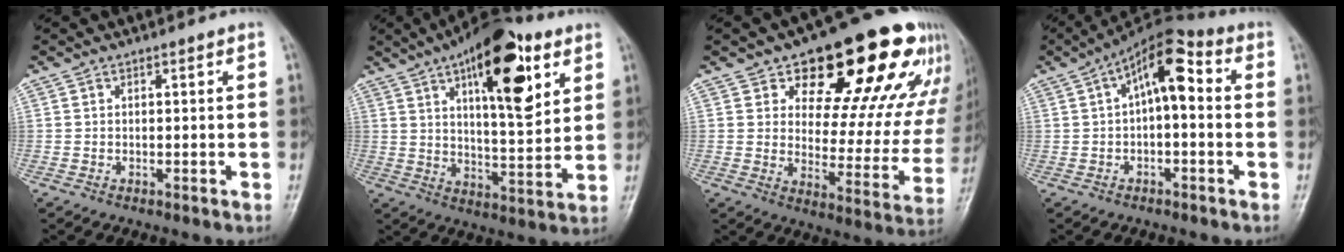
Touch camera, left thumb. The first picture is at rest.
{"total": 19.4, "force": [8.8, 7.5, 15.6], "torque": [-0.197, -0.030, 0.134]}
{"total": 24.0, "force": [14.5, 11.0, 15.6], "torque": [-0.156, -0.055, 0.199]}
{"total": 10.3, "force": [1.6, 4.7, 9.1], "torque": [-0.130, 0.039, 0.010]}